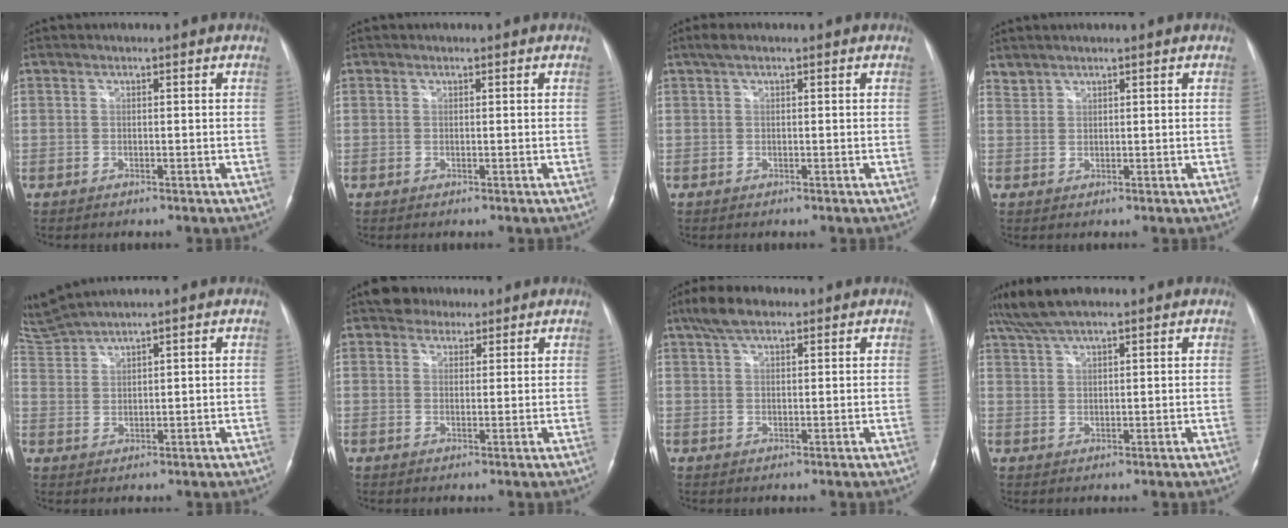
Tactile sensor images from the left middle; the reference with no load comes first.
{"total": 0.0}
{"total": 1.8, "force": [1.2, 0.7, 1.2], "torque": [-0.024, 0.019, 0.022]}
{"total": 1.4, "force": [1.3, 0.2, -0.1], "torque": [-0.002, 0.008, 0.032]}
{"total": 4.8, "force": [4.6, -1.2, 0.8], "torque": [-0.038, 0.010, 0.104]}
{"total": 3.8, "force": [3.0, 2.3, 0.5], "torque": [-0.009, 0.014, 0.047]}
{"total": 5.2, "force": [3.7, 2.0, 3.1], "torque": [-0.067, 0.019, 0.069]}
{"total": 7.3, "force": [5.8, 1.3, 4.2], "torque": [-0.086, 0.029, 0.108]}